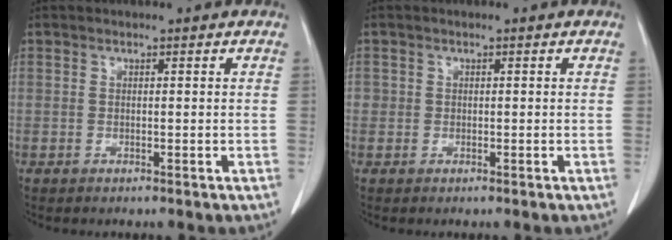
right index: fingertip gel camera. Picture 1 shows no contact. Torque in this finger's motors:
{"motor_torque": [0.09, -0.05, 0.04, 0.01]}